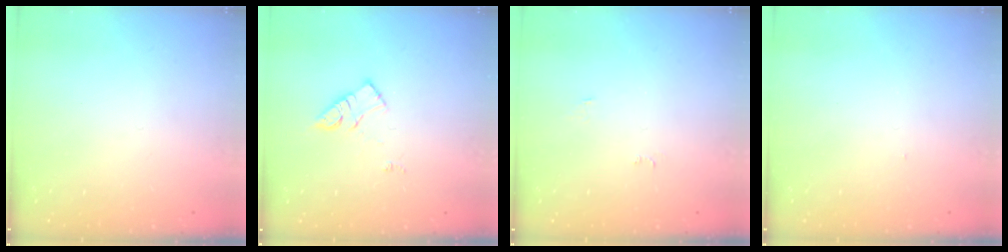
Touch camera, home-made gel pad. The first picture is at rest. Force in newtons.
{"total": 10.7, "press": 10.7, "slide": 0.7}
{"total": 4.5, "press": 4.5, "slide": 0.5}
{"total": 3.2, "press": 3.2, "slide": 0.5}